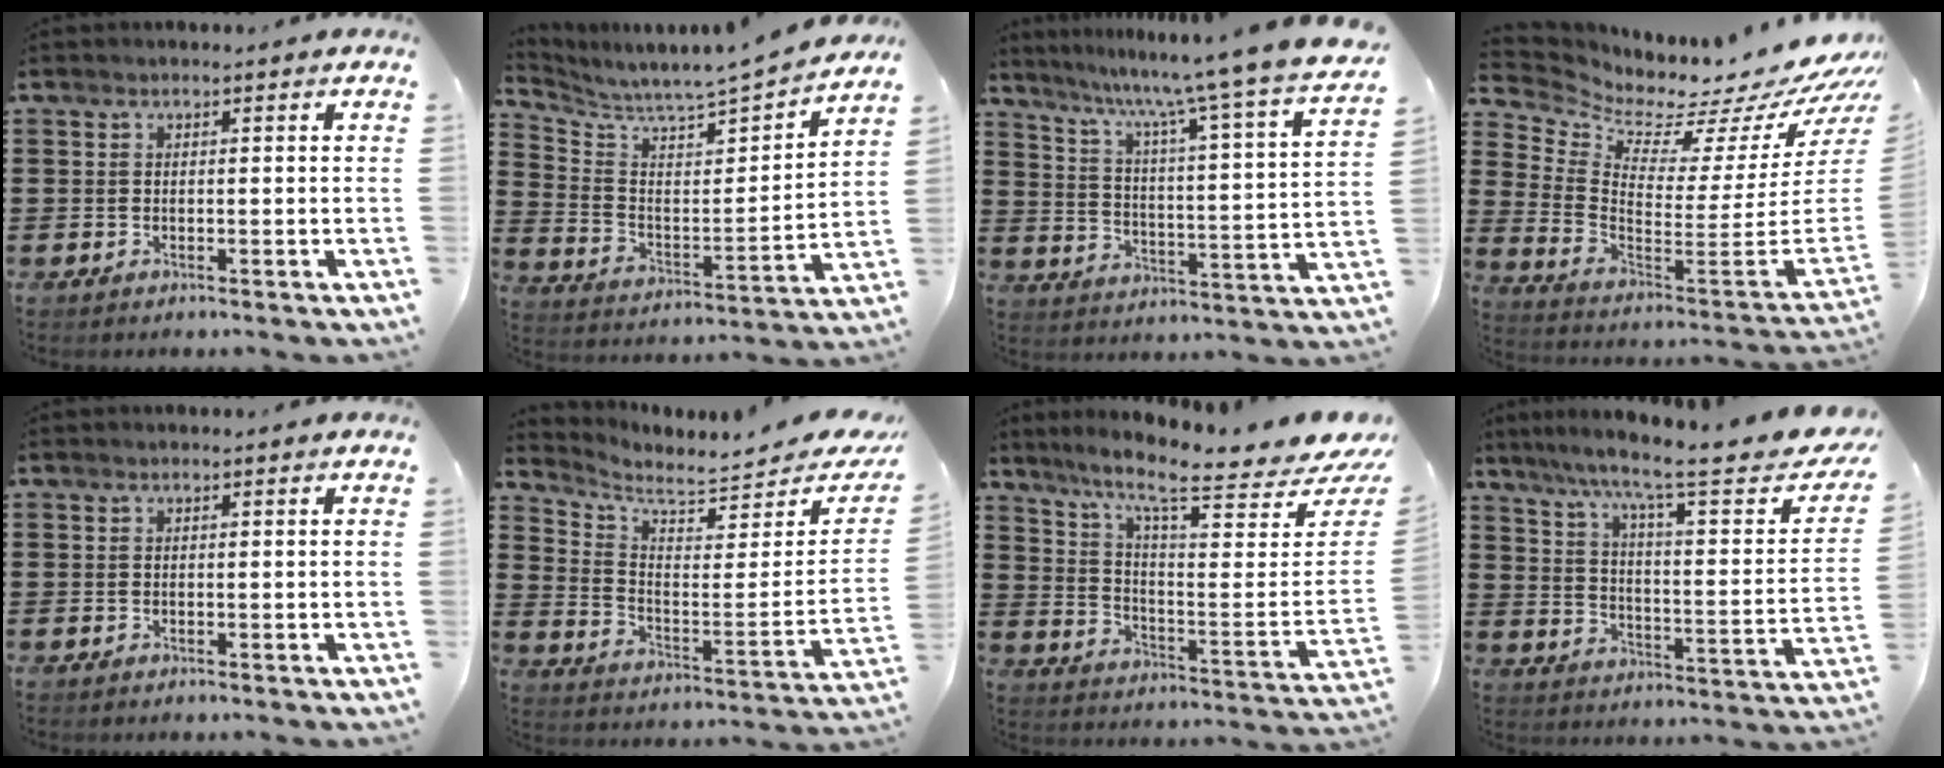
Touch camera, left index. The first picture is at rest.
{"total": 4.4, "force": [4.3, -0.5, 0.7], "torque": [-0.040, -0.055, 0.062]}
{"total": 8.9, "force": [7.4, -1.5, 4.7], "torque": [-0.105, -0.071, 0.107]}
{"total": 5.0, "force": [4.8, 0.8, 1.1], "torque": [-0.031, -0.085, 0.067]}
{"total": 0.0}
{"total": 5.7, "force": [5.1, 0.8, 2.3], "torque": [-0.064, -0.048, 0.084]}
{"total": 10.5, "force": [8.5, 0.7, 6.2], "torque": [-0.139, -0.067, 0.137]}
{"total": 8.6, "force": [6.5, 0.1, 5.6], "torque": [-0.117, -0.048, 0.097]}